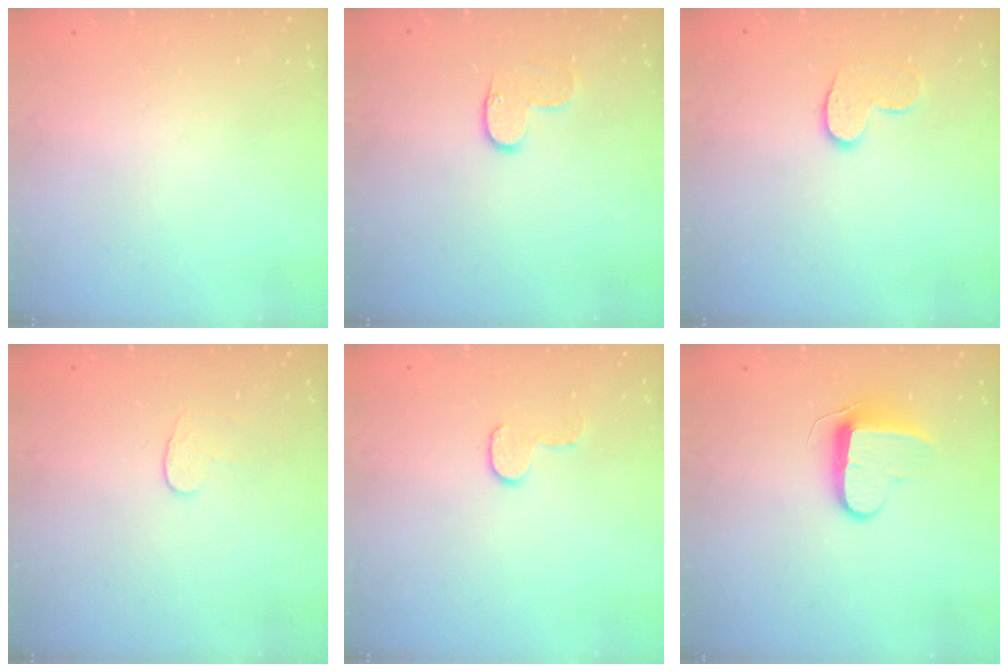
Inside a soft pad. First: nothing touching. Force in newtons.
{"total": 6.7, "press": 6.7, "slide": 0.1}
{"total": 8.3, "press": 8.3, "slide": 0.4}
{"total": 3.1, "press": 3.1, "slide": 0.3}
{"total": 5.9, "press": 5.9, "slide": 0.4}
{"total": 9.5, "press": 9.5, "slide": 0.6}